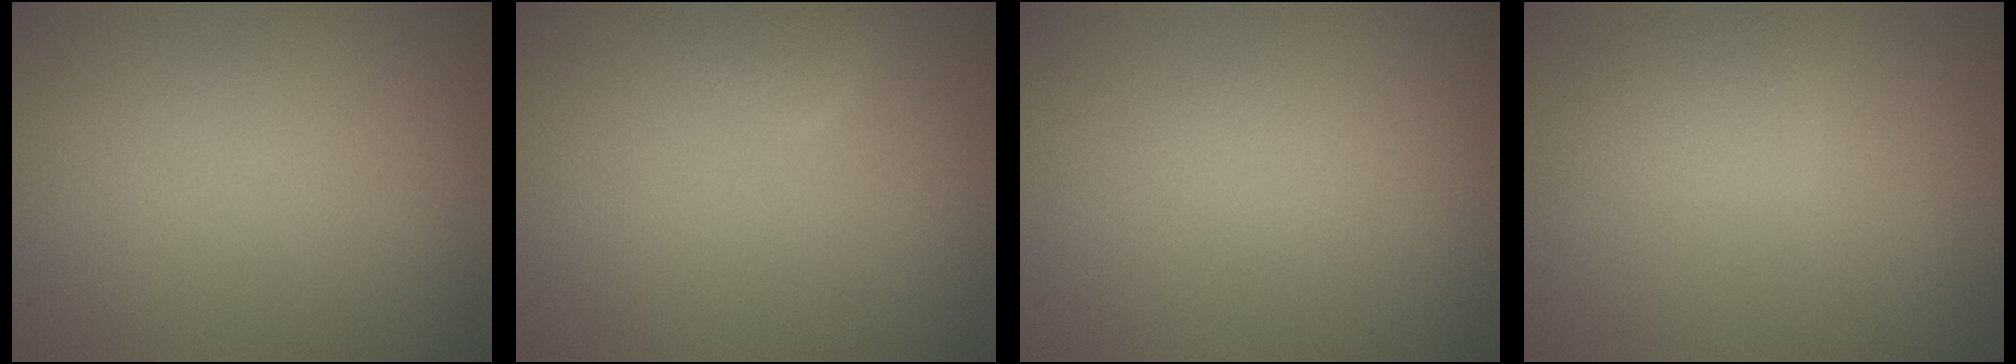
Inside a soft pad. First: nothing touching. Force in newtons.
{"total": 1.3, "press": 1.3, "slide": 0.1}
{"total": 0.6, "press": 0.6, "slide": 0.1}
{"total": 1.9, "press": 1.9, "slide": 0.0}